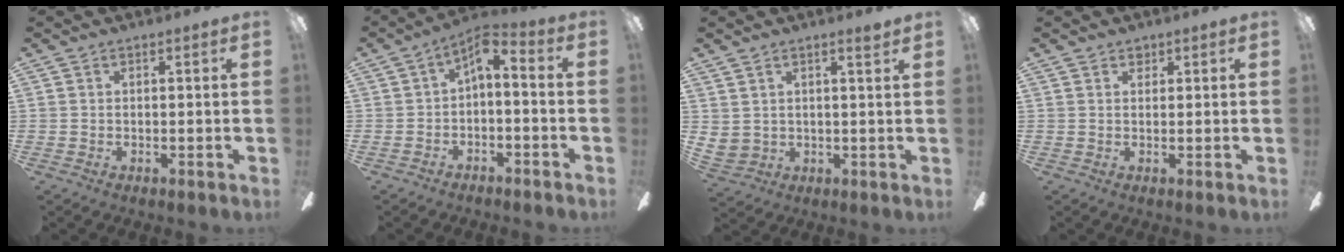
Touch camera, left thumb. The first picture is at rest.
{"total": 4.2, "force": [-0.2, 2.5, 3.3], "torque": [-0.055, 0.000, -0.006]}
{"total": 4.2, "force": [3.2, 2.5, 1.0], "torque": [-0.022, -0.012, 0.060]}
{"total": 1.2, "force": [0.9, 0.8, 0.3], "torque": [0.001, -0.001, 0.014]}